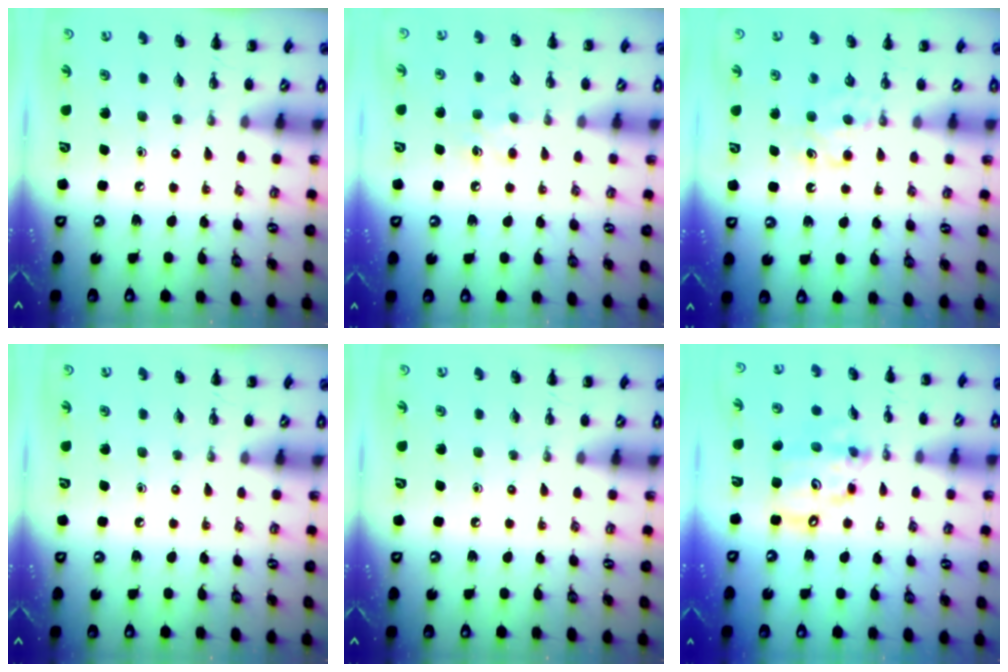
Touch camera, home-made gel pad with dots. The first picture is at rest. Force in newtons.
{"total": 4.9, "press": 4.6, "slide": 1.5}
{"total": 5.2, "press": 5.0, "slide": 1.6}
{"total": 0.0}
{"total": 0.0}
{"total": 11.3, "press": 10.9, "slide": 2.7}